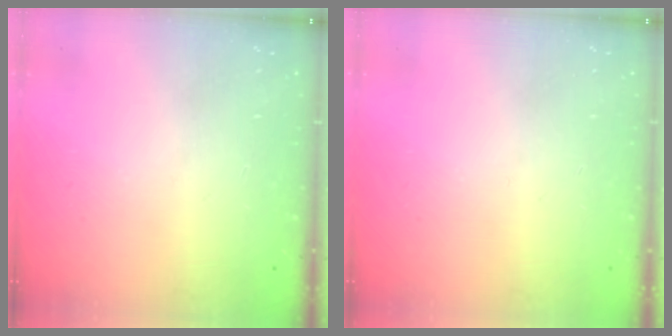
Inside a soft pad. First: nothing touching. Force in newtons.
{"total": 0.0}